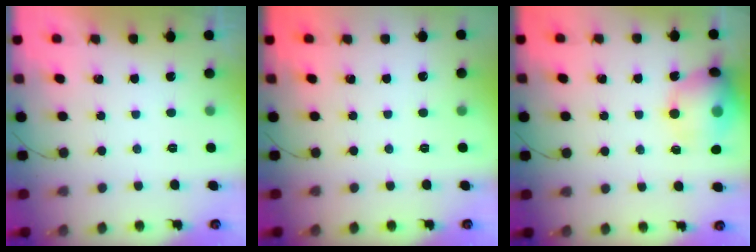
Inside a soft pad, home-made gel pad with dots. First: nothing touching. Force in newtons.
{"total": 0.0}
{"total": 14.4, "press": 14.1, "slide": 2.6}